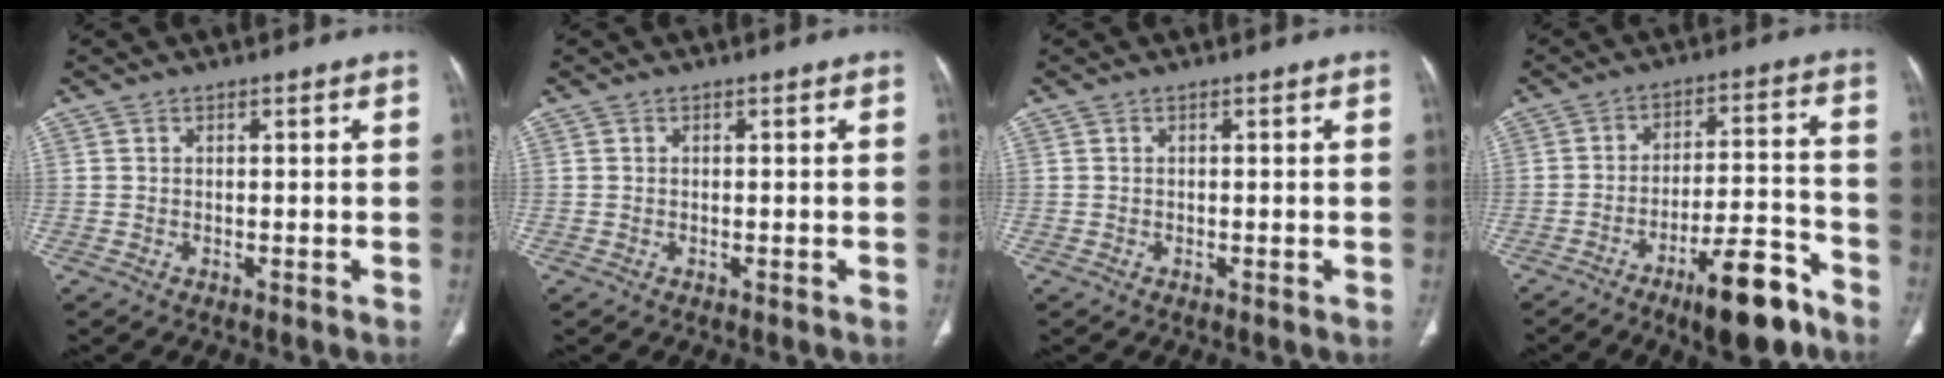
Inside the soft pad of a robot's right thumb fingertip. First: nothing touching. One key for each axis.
{"total": 0.0}
{"total": 0.0}
{"total": 13.6, "fx": -8.8, "fy": 3.9, "fz": 9.6, "tx": -0.136, "ty": 0.064, "tz": -0.136}